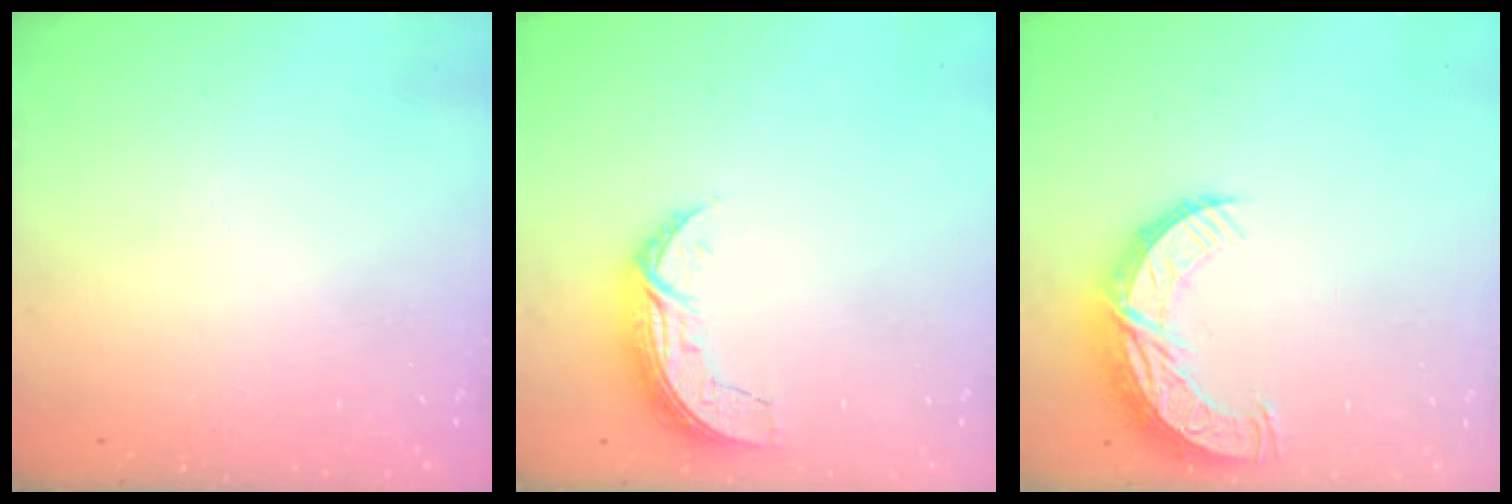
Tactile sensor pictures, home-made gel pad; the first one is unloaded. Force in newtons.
{"total": 7.3, "press": 7.3, "slide": 0.4}
{"total": 12.4, "press": 12.4, "slide": 1.0}